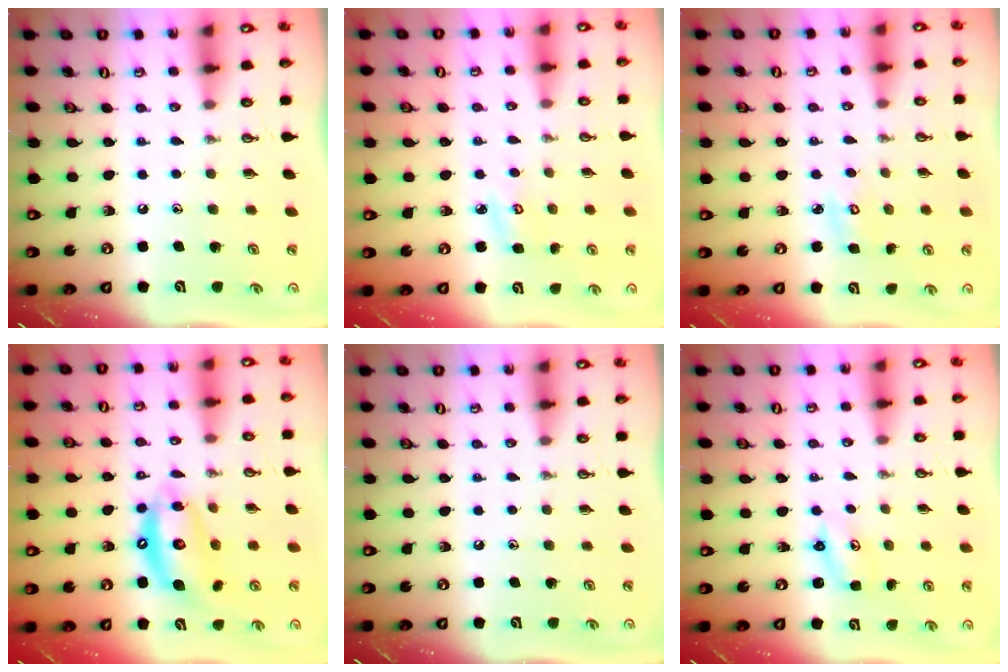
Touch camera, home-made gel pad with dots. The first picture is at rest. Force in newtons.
{"total": 4.3, "press": 4.3, "slide": 0.5}
{"total": 2.9, "press": 2.9, "slide": 0.2}
{"total": 12.4, "press": 12.4, "slide": 0.9}
{"total": 0.0}
{"total": 2.7, "press": 2.7, "slide": 0.3}